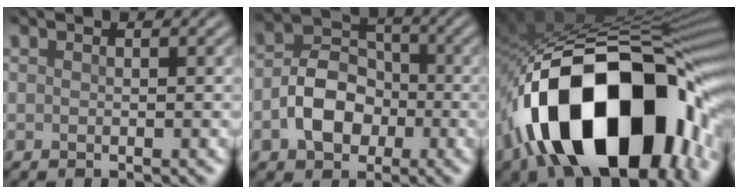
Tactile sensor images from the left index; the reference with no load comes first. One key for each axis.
{"total": 5.3, "fx": -1.4, "fy": 4.0, "fz": 3.1, "tx": -0.052, "ty": 0.005, "tz": -0.030}
{"total": 19.5, "fx": -7.5, "fy": 11.0, "fz": 14.3, "tx": -0.237, "ty": -0.012, "tz": -0.114}